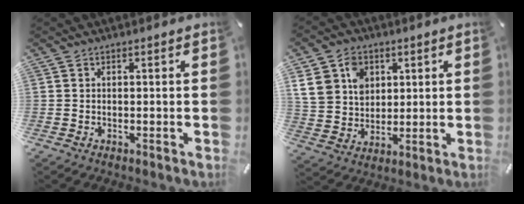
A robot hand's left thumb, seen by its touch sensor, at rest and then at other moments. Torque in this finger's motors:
{"motor_torque": [2.45, 2.16, 1.12, -1.25, 0.61]}